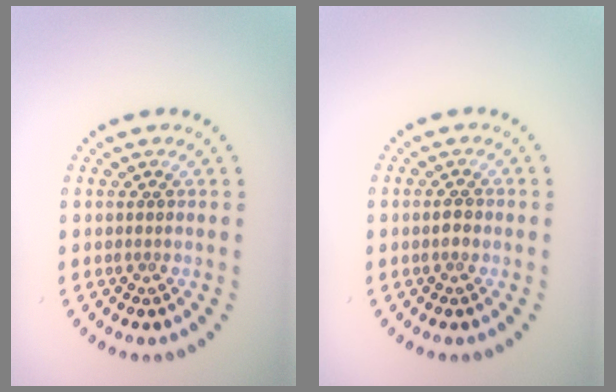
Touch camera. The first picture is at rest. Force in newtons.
{"total": 1.0, "press": 1.0, "slide": 0.0}